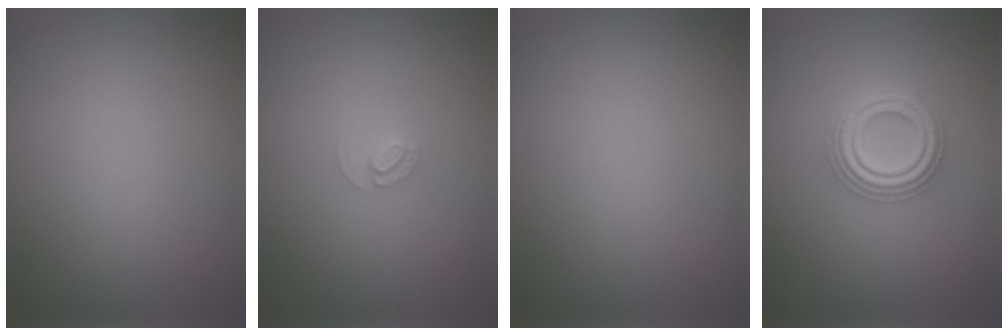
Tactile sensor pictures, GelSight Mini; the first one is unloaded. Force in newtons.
{"total": 1.2, "press": 1.2, "slide": 0.0}
{"total": 0.0}
{"total": 4.4, "press": 4.3, "slide": 0.8}